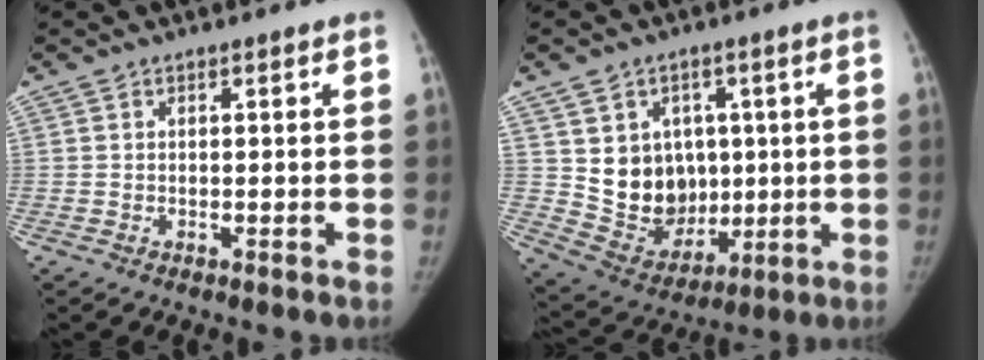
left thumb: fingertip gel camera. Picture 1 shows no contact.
{"total": 12.4, "force": [2.2, 10.6, 6.0], "torque": [-0.047, -0.016, 0.065]}